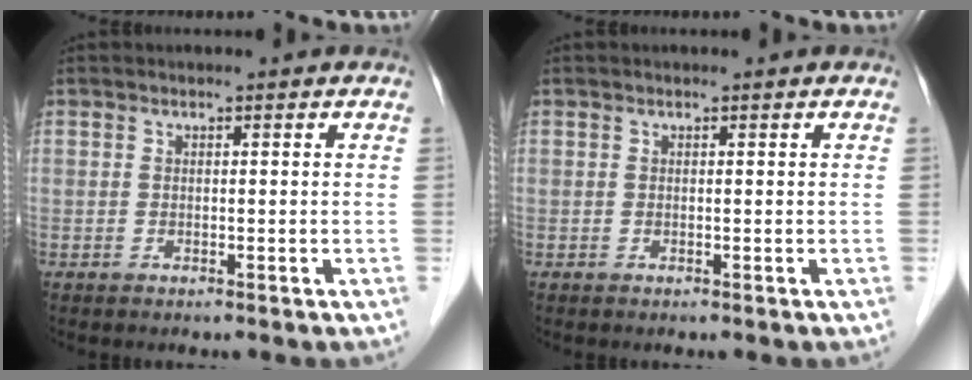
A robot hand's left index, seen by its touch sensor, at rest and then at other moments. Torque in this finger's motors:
{"motor_torque": [0.00, 0.00, 0.00, 0.00]}